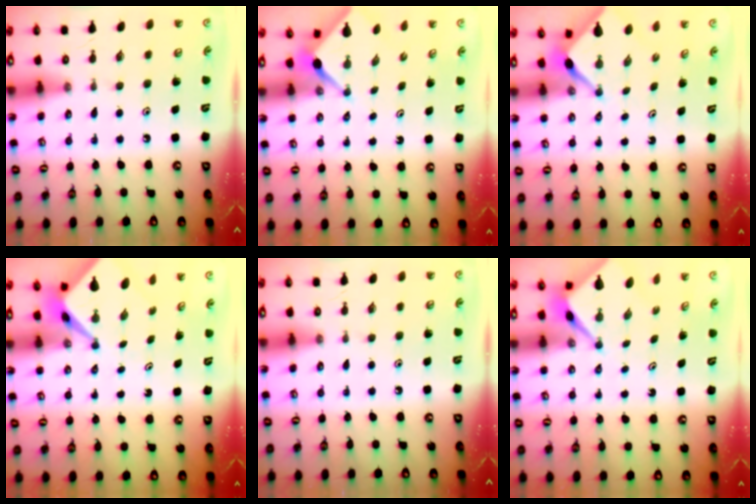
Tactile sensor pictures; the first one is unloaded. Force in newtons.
{"total": 2.5, "press": 2.5, "slide": 0.1}
{"total": 2.2, "press": 2.2, "slide": 0.3}
{"total": 2.7, "press": 2.7, "slide": 0.2}
{"total": 0.0}
{"total": 2.6, "press": 2.6, "slide": 0.1}